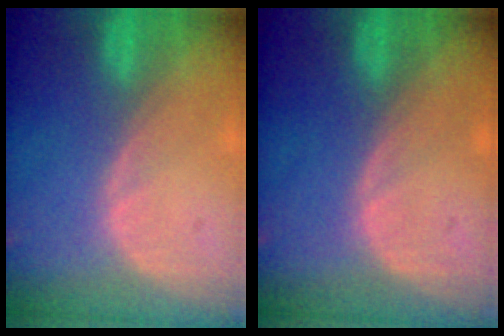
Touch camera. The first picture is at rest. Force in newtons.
{"total": 0.0}